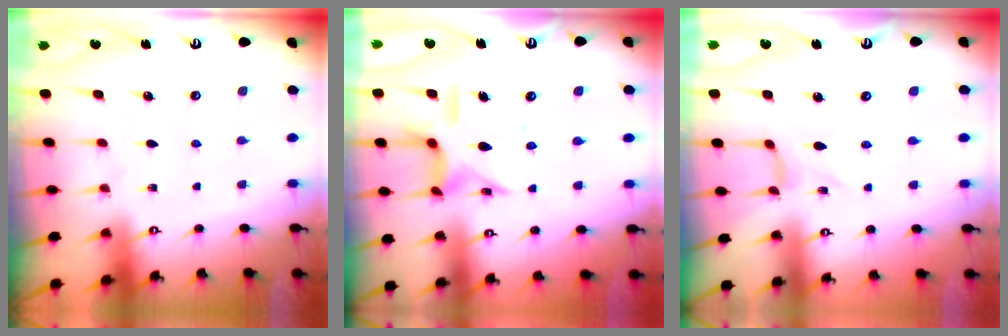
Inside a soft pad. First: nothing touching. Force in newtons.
{"total": 12.7, "press": 12.7, "slide": 1.1}
{"total": 0.0}